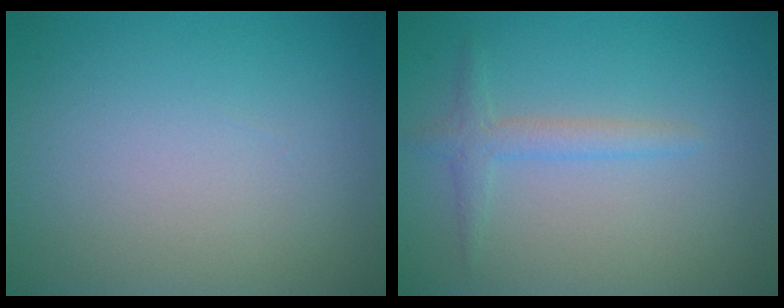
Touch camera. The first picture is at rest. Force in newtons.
{"total": 1.8, "press": 1.8, "slide": 0.1}